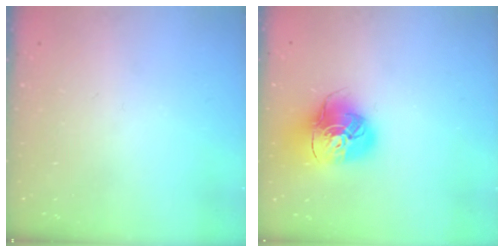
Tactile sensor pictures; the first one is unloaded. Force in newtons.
{"total": 14.4, "press": 14.3, "slide": 1.8}